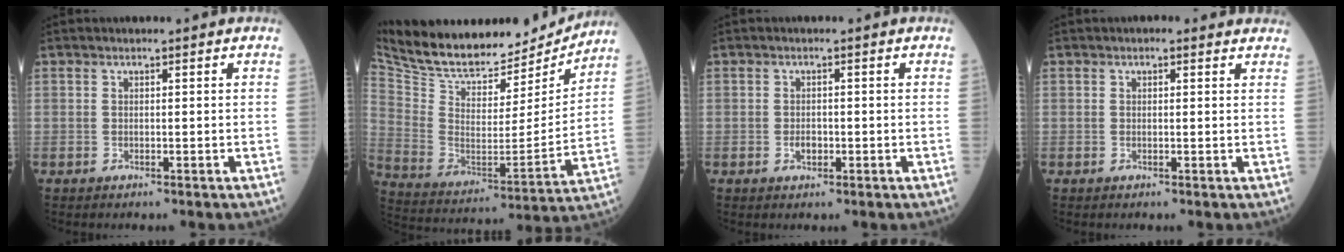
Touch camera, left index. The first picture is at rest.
{"total": 22.5, "force": [20.4, 6.8, 6.8], "torque": [-0.136, -0.016, 0.326]}
{"total": 1.6, "force": [-0.6, 1.0, 1.0], "torque": [-0.018, 0.003, -0.007]}
{"total": 1.7, "force": [1.5, 0.6, 0.4], "torque": [-0.007, 0.000, 0.000]}